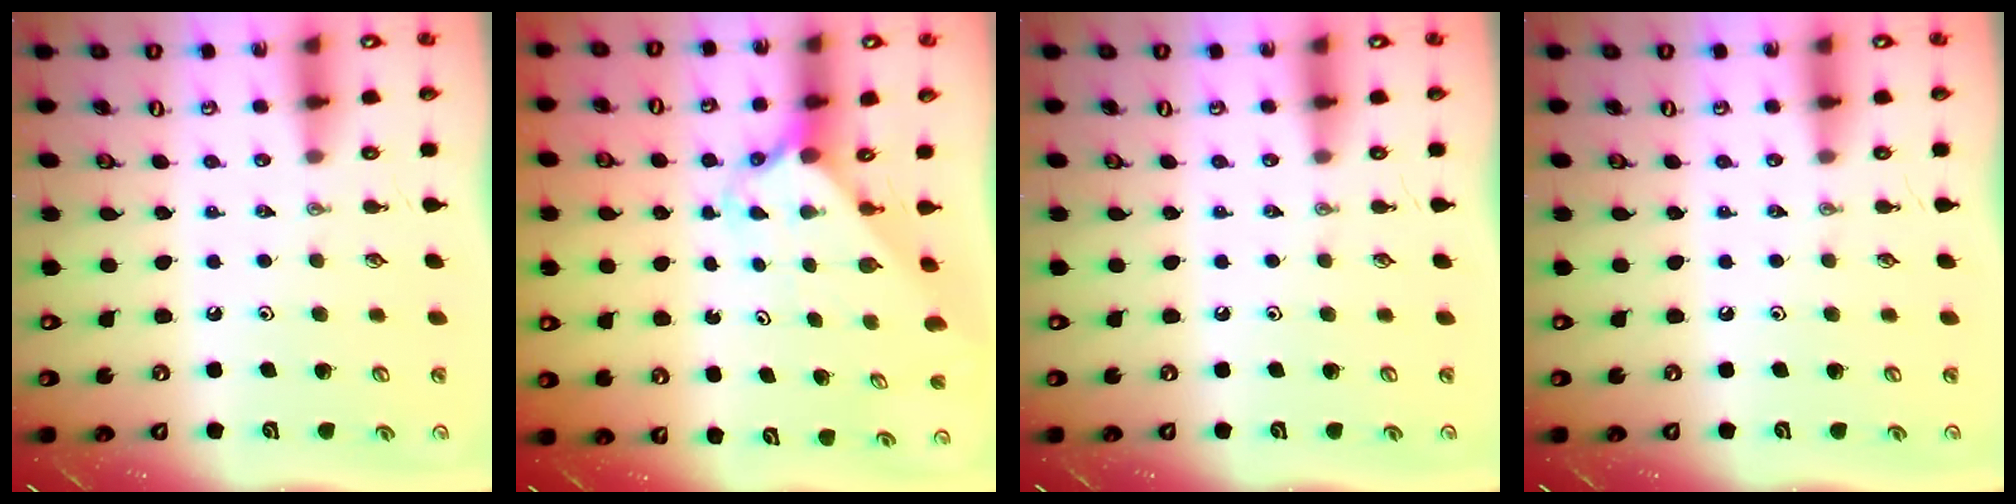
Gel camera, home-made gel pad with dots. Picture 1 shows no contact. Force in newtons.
{"total": 2.4, "press": 2.4, "slide": 0.2}
{"total": 0.0}
{"total": 0.0}